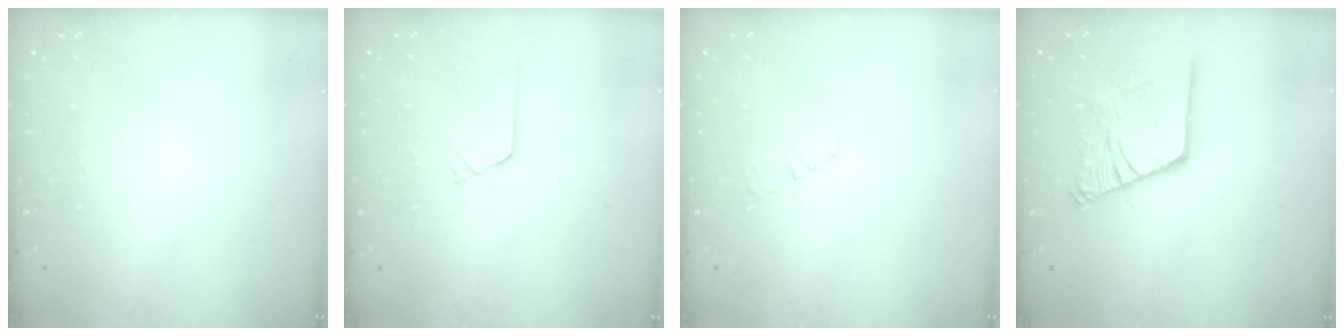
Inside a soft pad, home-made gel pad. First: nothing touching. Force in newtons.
{"total": 3.5, "press": 3.5, "slide": 0.2}
{"total": 3.3, "press": 3.3, "slide": 0.4}
{"total": 17.1, "press": 17.0, "slide": 1.9}